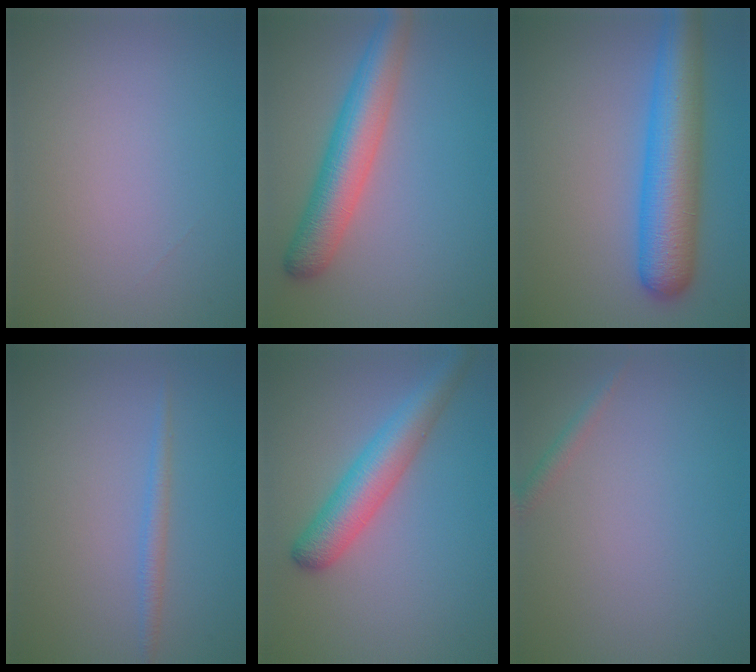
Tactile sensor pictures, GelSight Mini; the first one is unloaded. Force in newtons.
{"total": 6.1, "press": 6.1, "slide": 0.2}
{"total": 7.9, "press": 7.9, "slide": 0.3}
{"total": 1.3, "press": 1.3, "slide": 0.1}
{"total": 5.1, "press": 5.1, "slide": 0.2}
{"total": 1.0, "press": 1.0, "slide": 0.0}